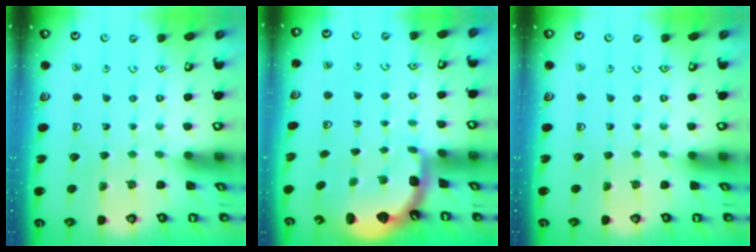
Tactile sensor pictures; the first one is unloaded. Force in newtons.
{"total": 2.5, "press": 1.6, "slide": 1.9}
{"total": 0.0}